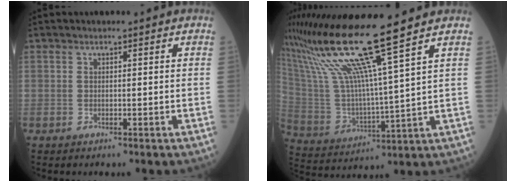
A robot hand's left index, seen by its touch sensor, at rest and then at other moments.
{"total": 15.8, "force": [11.3, -2.4, 10.8], "torque": [-0.214, -0.005, 0.217]}